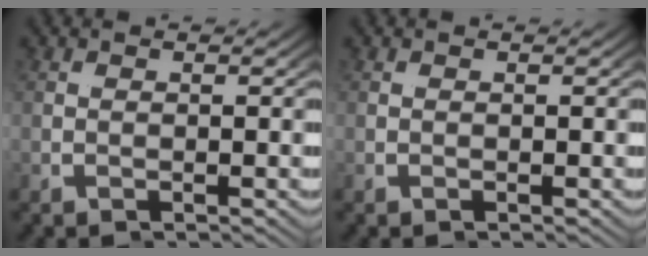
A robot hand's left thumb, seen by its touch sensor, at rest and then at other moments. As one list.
[{"total": 0.0}]